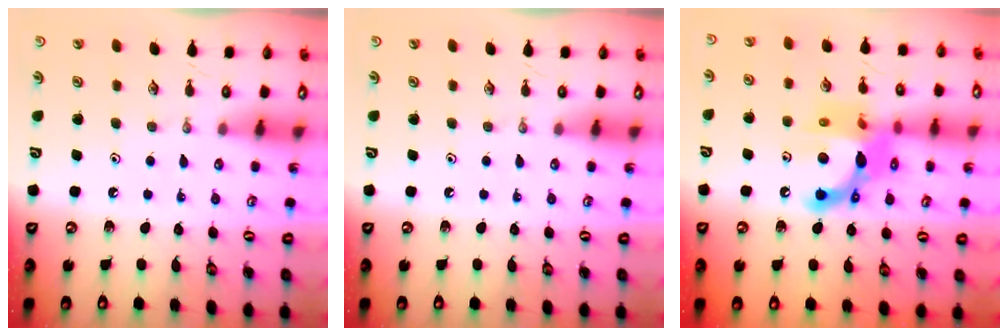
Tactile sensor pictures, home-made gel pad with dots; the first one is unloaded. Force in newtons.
{"total": 0.0}
{"total": 16.0, "press": 15.9, "slide": 1.2}